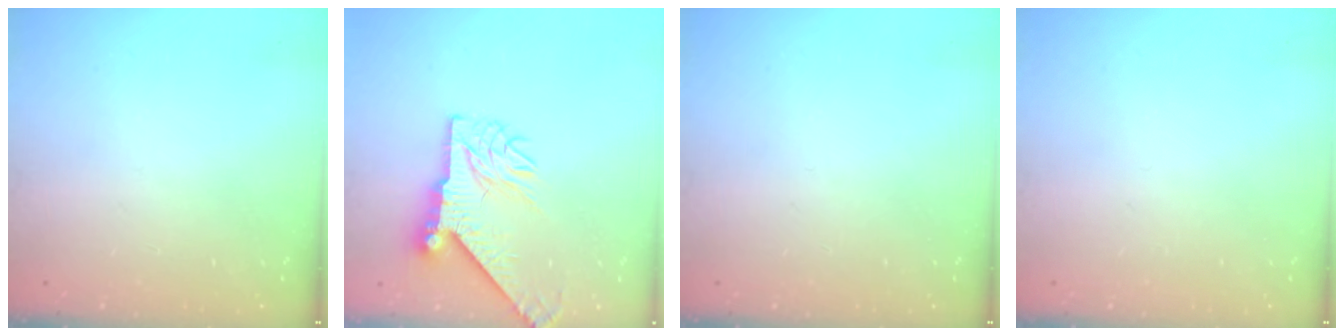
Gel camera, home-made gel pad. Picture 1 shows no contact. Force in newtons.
{"total": 10.2, "press": 10.1, "slide": 1.6}
{"total": 0.0}
{"total": 0.0}